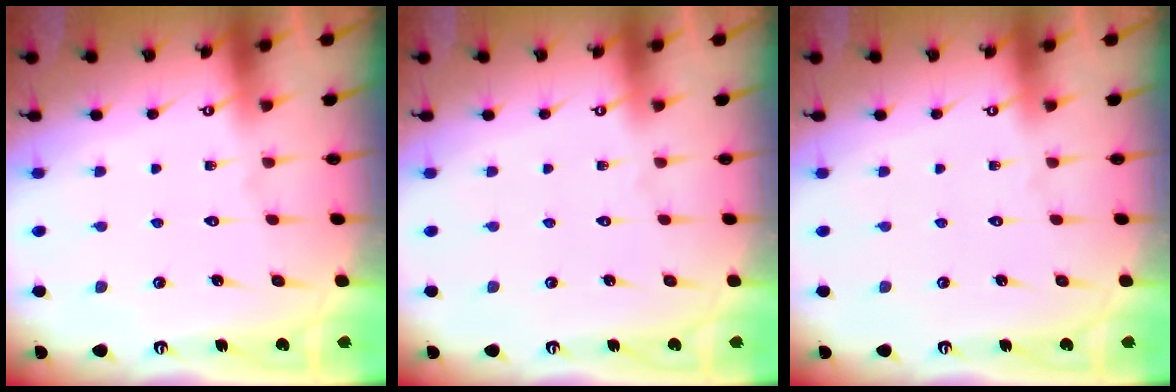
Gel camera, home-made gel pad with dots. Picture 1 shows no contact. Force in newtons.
{"total": 0.0}
{"total": 0.0}